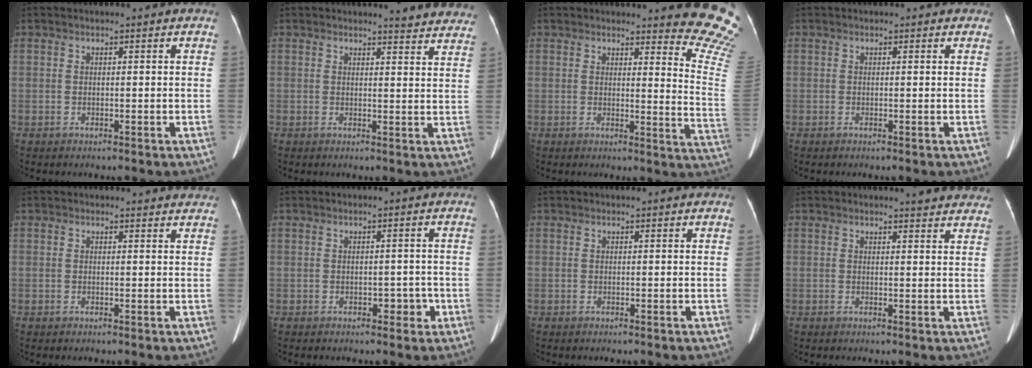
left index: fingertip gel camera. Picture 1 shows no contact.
{"total": 8.1, "force": [7.9, 1.3, 1.5], "torque": [0.004, -0.023, 0.061]}
{"total": 11.0, "force": [10.3, -0.1, 3.7], "torque": [-0.019, -0.116, 0.084]}
{"total": 0.6, "force": [0.1, 0.6, 0.0], "torque": [0.006, 0.004, -0.004]}
{"total": 3.4, "force": [3.1, 1.3, 0.2], "torque": [0.003, 0.000, 0.014]}
{"total": 2.2, "force": [-1.1, 1.4, 1.3], "torque": [-0.013, 0.000, -0.013]}
{"total": 0.0}
{"total": 5.8, "force": [5.5, 1.1, 1.5], "torque": [-0.007, -0.008, 0.042]}